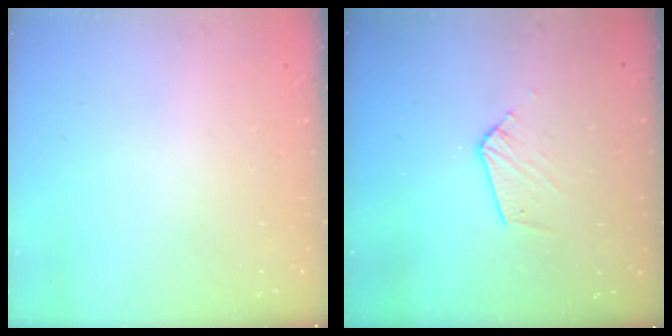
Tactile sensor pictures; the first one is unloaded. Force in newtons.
{"total": 6.8, "press": 6.8, "slide": 0.4}